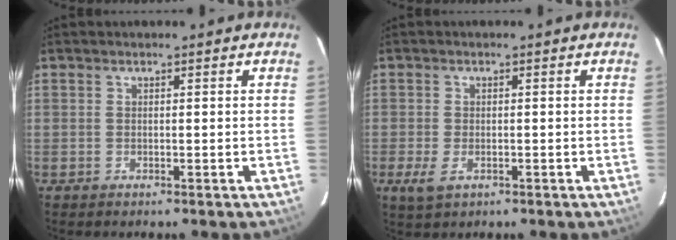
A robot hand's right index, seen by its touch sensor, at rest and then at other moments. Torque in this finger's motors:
{"motor_torque": [0.24, 0.01, 0.05, 0.03]}